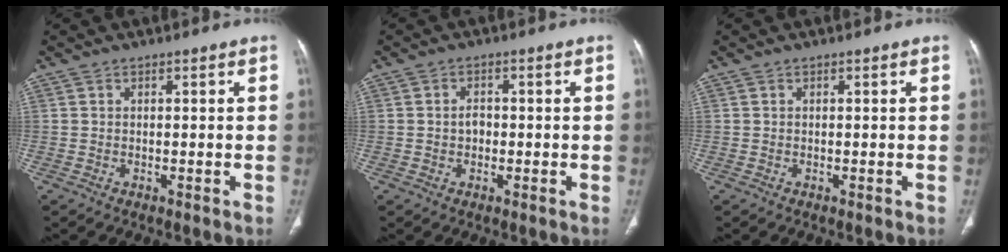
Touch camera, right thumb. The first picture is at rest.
{"total": 4.4, "force": [-0.3, 3.2, 3.0], "torque": [-0.045, 0.011, -0.007]}
{"total": 0.0}